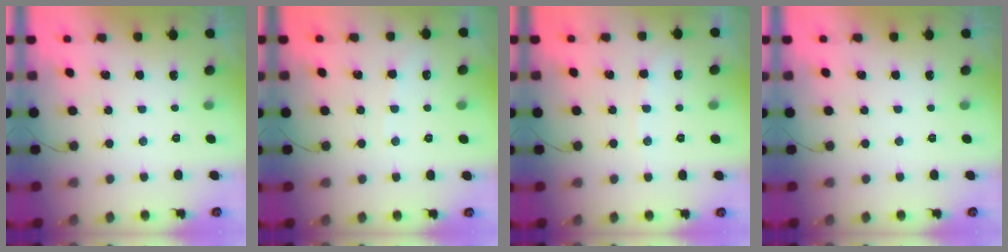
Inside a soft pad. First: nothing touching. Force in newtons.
{"total": 2.7, "press": 2.6, "slide": 0.4}
{"total": 3.4, "press": 3.4, "slide": 0.5}
{"total": 0.0}